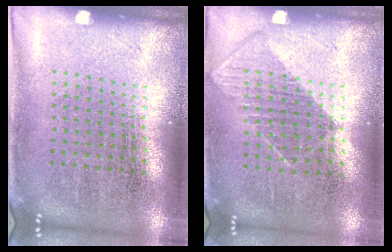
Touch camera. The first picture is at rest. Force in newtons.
{"total": 0.8, "press": 0.7, "slide": 0.4}